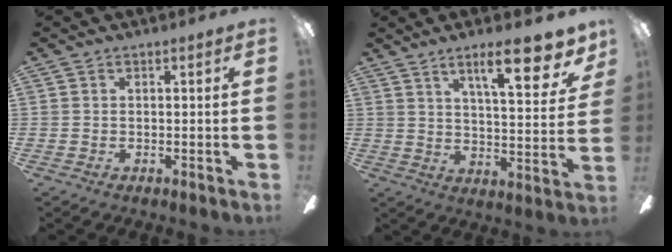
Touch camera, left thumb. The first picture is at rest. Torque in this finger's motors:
{"motor_torque": [0.19, 0.04, -0.15, -0.21, 0.16]}